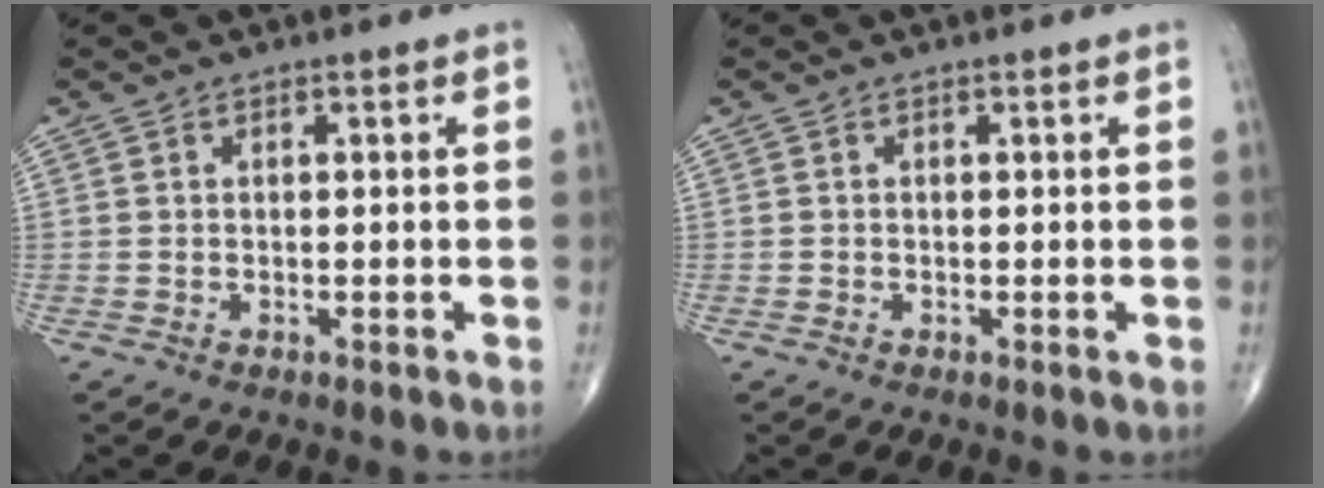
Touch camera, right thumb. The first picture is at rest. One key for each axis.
{"total": 0.0}